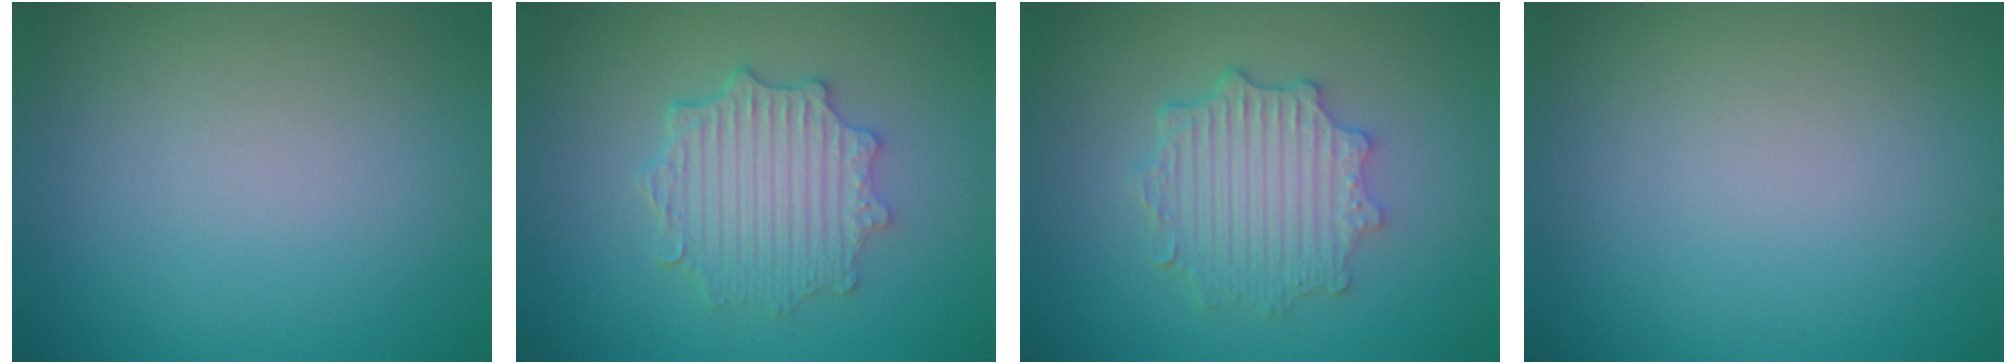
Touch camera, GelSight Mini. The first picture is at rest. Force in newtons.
{"total": 4.9, "press": 3.9, "slide": 2.9}
{"total": 4.4, "press": 3.6, "slide": 2.6}
{"total": 0.0}